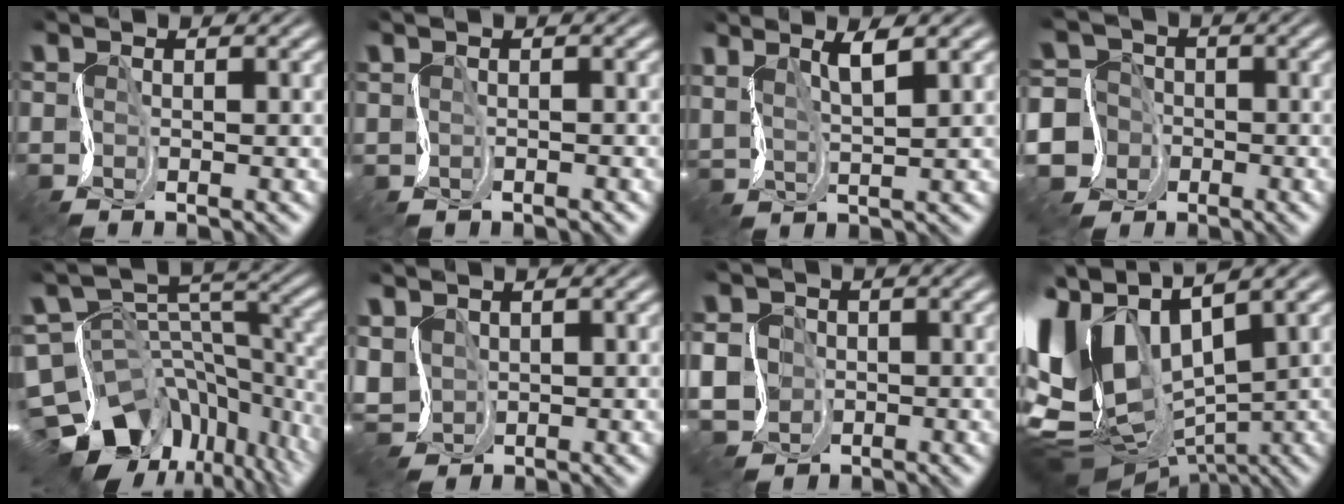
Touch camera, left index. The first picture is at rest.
{"total": 0.7, "force": [-0.2, 0.3, 0.6], "torque": [-0.008, -0.004, -0.001]}
{"total": 3.2, "force": [1.9, 0.3, 2.6], "torque": [-0.061, 0.002, 0.038]}
{"total": 11.7, "force": [-5.1, 10.3, 2.4], "torque": [-0.074, -0.018, -0.120]}
{"total": 14.5, "force": [-8.7, 8.3, 8.1], "torque": [-0.152, 0.000, -0.117]}
{"total": 3.5, "force": [0.6, 2.7, 2.0], "torque": [-0.077, 0.001, 0.014]}
{"total": 5.8, "force": [-1.3, 5.2, 2.4], "torque": [-0.058, -0.004, -0.051]}
{"total": 14.6, "force": [0.7, 9.3, 11.3], "torque": [-0.267, 0.007, 0.024]}